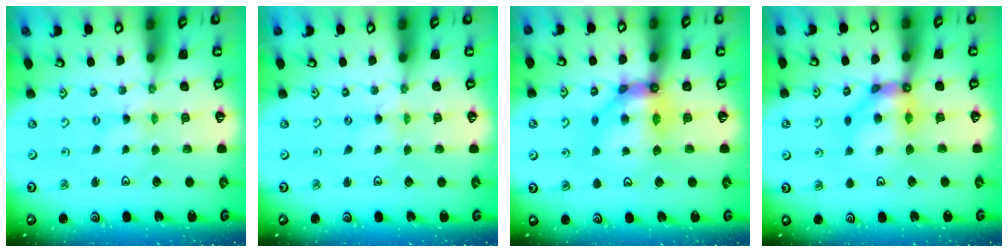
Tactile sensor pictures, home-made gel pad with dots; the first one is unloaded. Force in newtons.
{"total": 0.0}
{"total": 11.0, "press": 10.9, "slide": 1.5}
{"total": 9.8, "press": 9.7, "slide": 1.4}